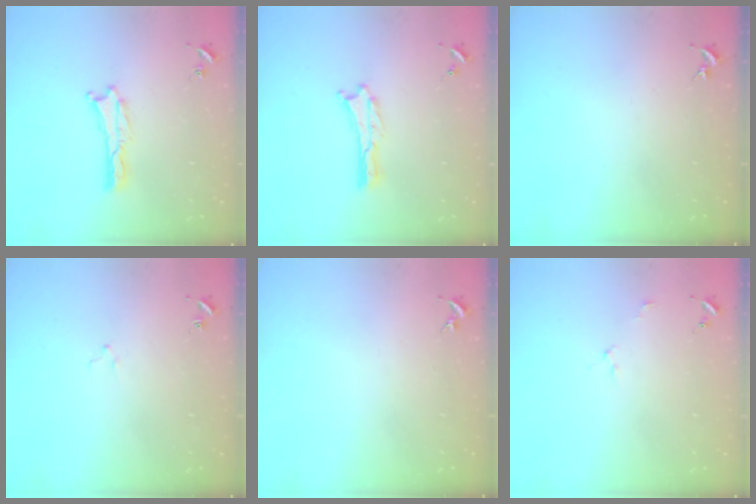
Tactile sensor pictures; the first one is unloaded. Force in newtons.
{"total": 0.0}
{"total": 0.0}
{"total": 1.5, "press": 1.5, "slide": 0.2}
{"total": 0.0}
{"total": 2.0, "press": 2.0, "slide": 0.1}